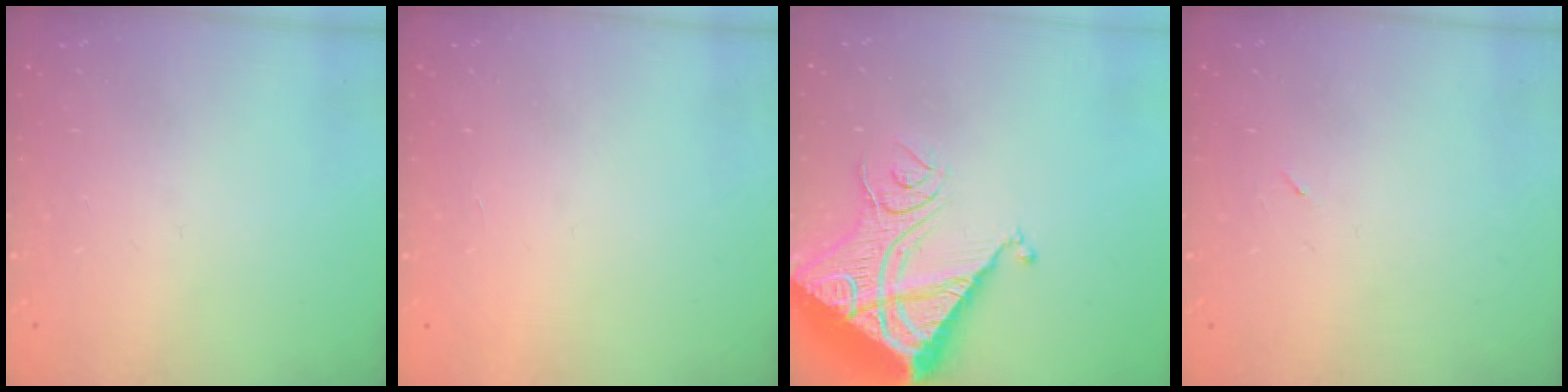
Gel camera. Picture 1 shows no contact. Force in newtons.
{"total": 1.7, "press": 1.7, "slide": 0.1}
{"total": 17.4, "press": 17.3, "slide": 2.1}
{"total": 2.2, "press": 1.9, "slide": 1.2}